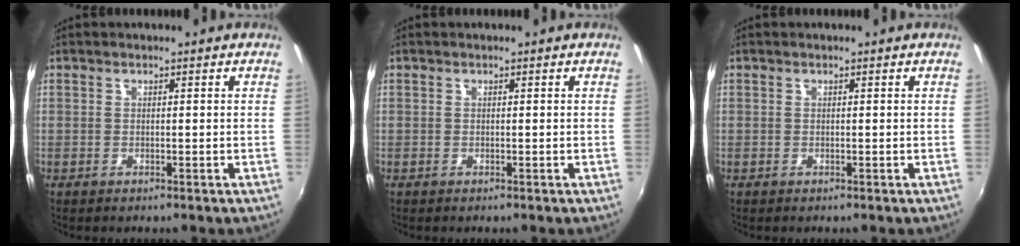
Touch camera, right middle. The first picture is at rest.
{"total": 0.0}
{"total": 0.0}